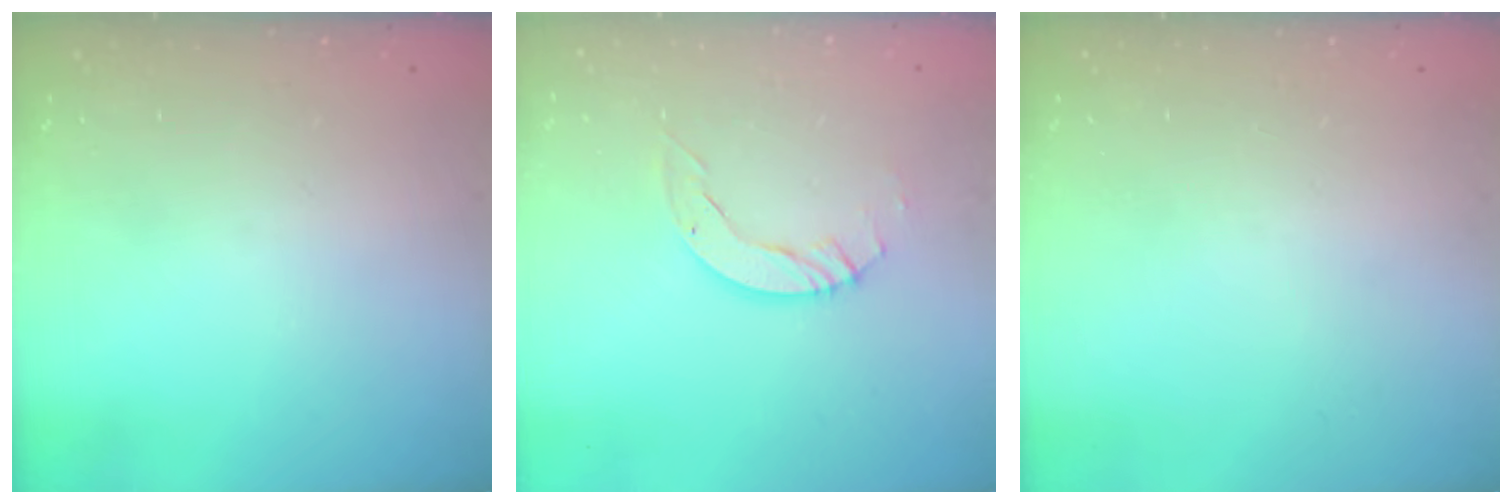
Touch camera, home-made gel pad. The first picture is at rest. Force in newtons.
{"total": 4.9, "press": 4.9, "slide": 0.1}
{"total": 0.0}